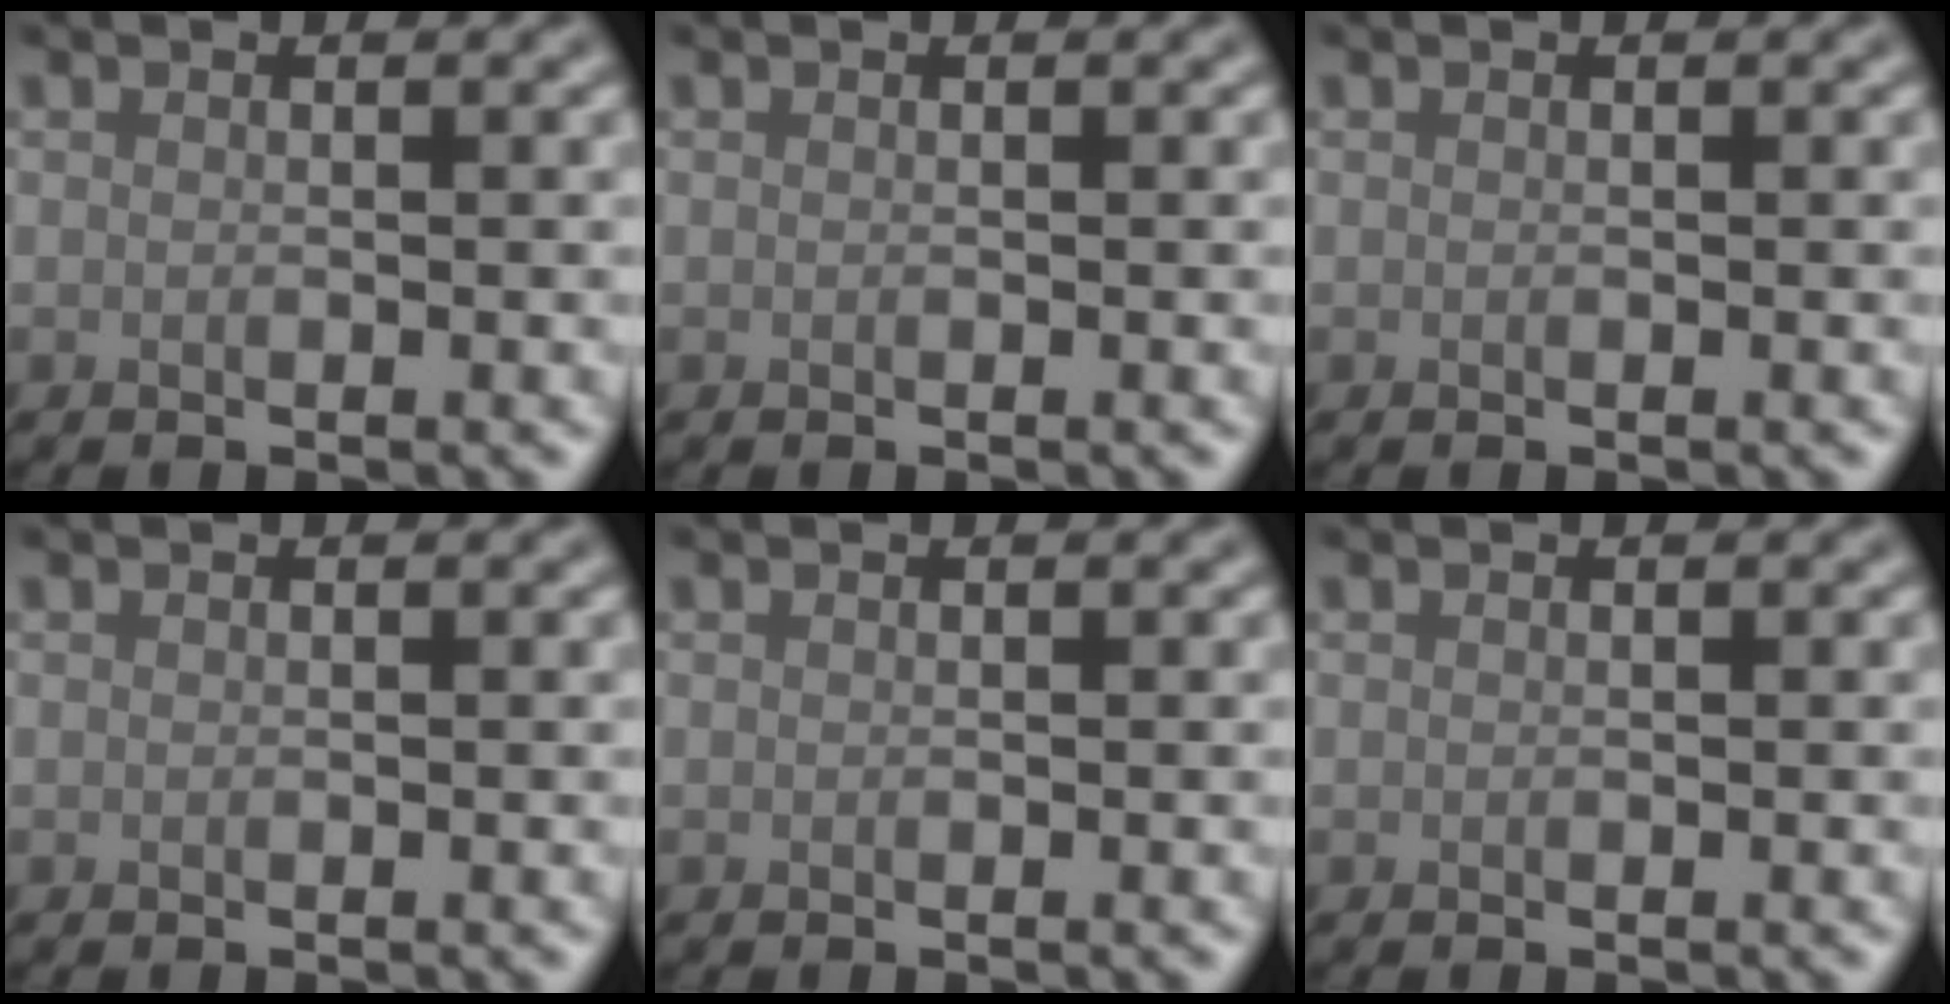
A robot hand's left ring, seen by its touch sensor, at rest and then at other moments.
{"total": 0.0}
{"total": 0.0}
{"total": 0.0}
{"total": 0.0}
{"total": 0.0}